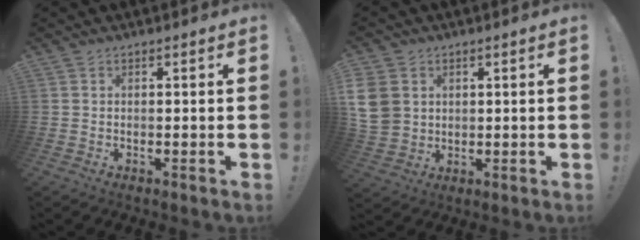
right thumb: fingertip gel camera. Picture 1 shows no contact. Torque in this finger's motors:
{"motor_torque": [-0.10, 0.62, 0.74, 0.14, 0.07]}